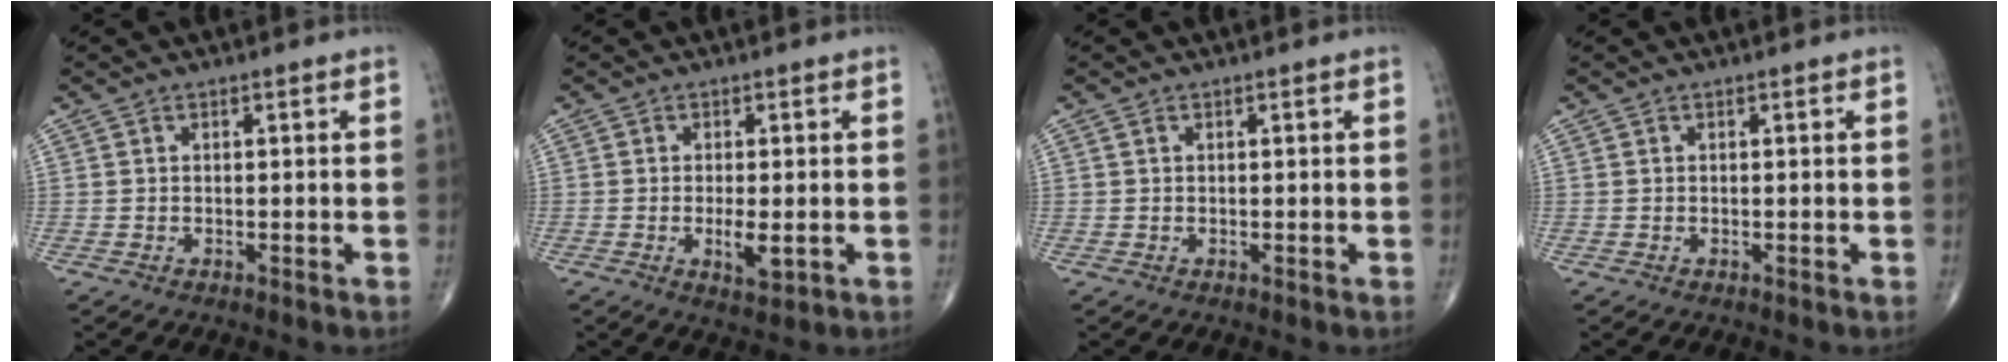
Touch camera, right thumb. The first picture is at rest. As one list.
[{"total": 3.9, "force": [-0.8, 1.4, 3.6], "torque": [-0.060, -0.009, -0.012]}, {"total": 0.5, "force": [0.2, 0.3, 0.3], "torque": [-0.009, 0.004, 0.004]}, {"total": 0.0}]